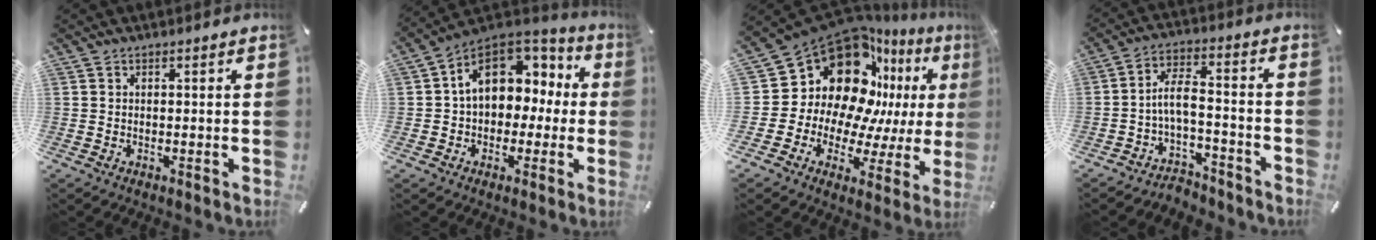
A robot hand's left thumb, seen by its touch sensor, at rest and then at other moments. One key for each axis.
{"total": 14.1, "fx": 3.3, "fy": 10.7, "fz": 8.6, "tx": -0.133, "ty": -0.009, "tz": 0.063}
{"total": 19.7, "fx": 9.8, "fy": 13.6, "fz": 10.3, "tx": -0.184, "ty": -0.105, "tz": 0.186}
{"total": 7.2, "fx": -2.7, "fy": 3.8, "fz": 5.5, "tx": -0.115, "ty": 0.006, "tz": -0.054}